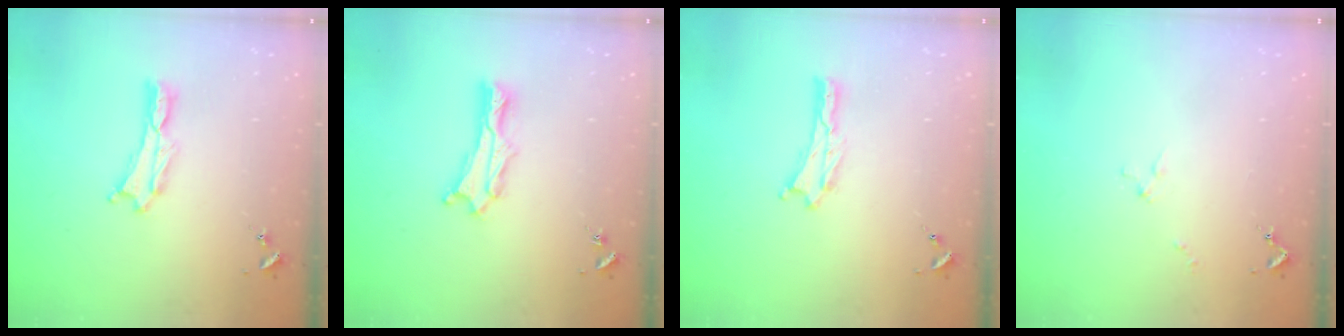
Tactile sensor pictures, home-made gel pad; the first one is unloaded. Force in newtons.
{"total": 1.5, "press": 1.4, "slide": 0.2}
{"total": 0.0}
{"total": 1.3, "press": 1.2, "slide": 0.1}